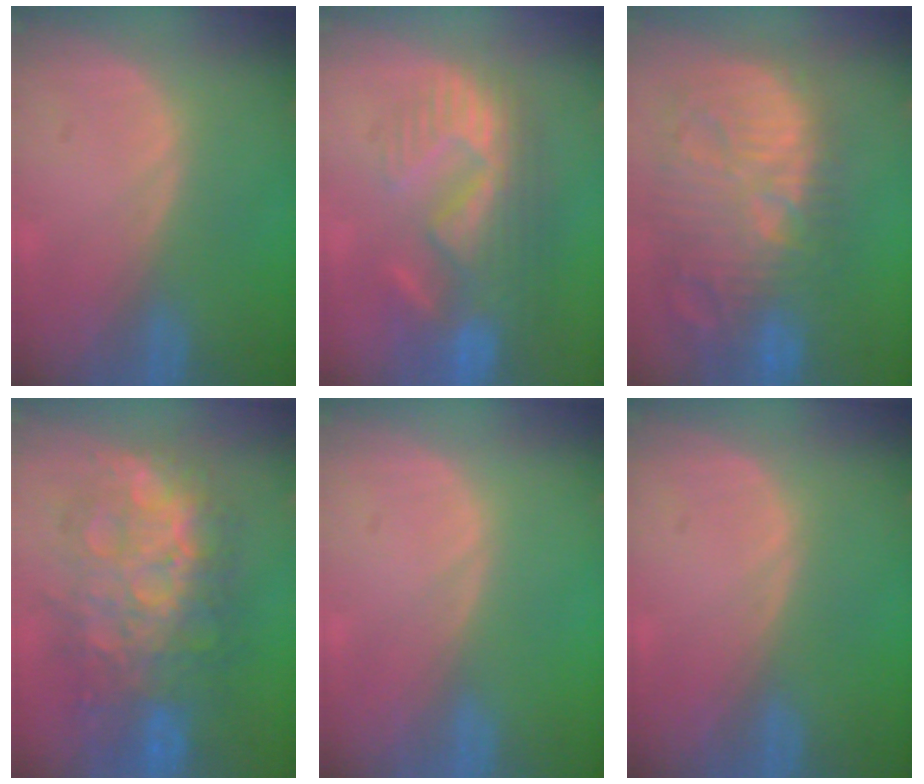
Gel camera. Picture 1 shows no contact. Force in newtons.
{"total": 10.8, "press": 9.7, "slide": 4.7}
{"total": 15.0, "press": 13.0, "slide": 7.4}
{"total": 12.4, "press": 12.4, "slide": 1.2}
{"total": 0.0}
{"total": 0.0}